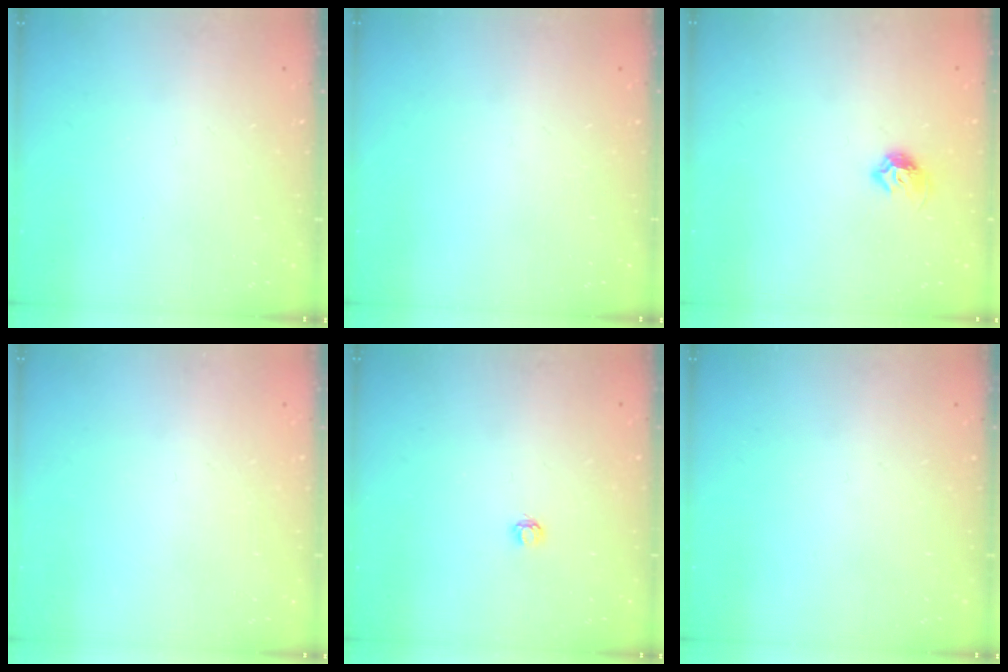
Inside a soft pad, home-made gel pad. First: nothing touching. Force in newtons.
{"total": 0.0}
{"total": 7.0, "press": 6.9, "slide": 0.8}
{"total": 0.9, "press": 0.9, "slide": 0.1}
{"total": 3.2, "press": 3.2, "slide": 0.3}
{"total": 0.0}